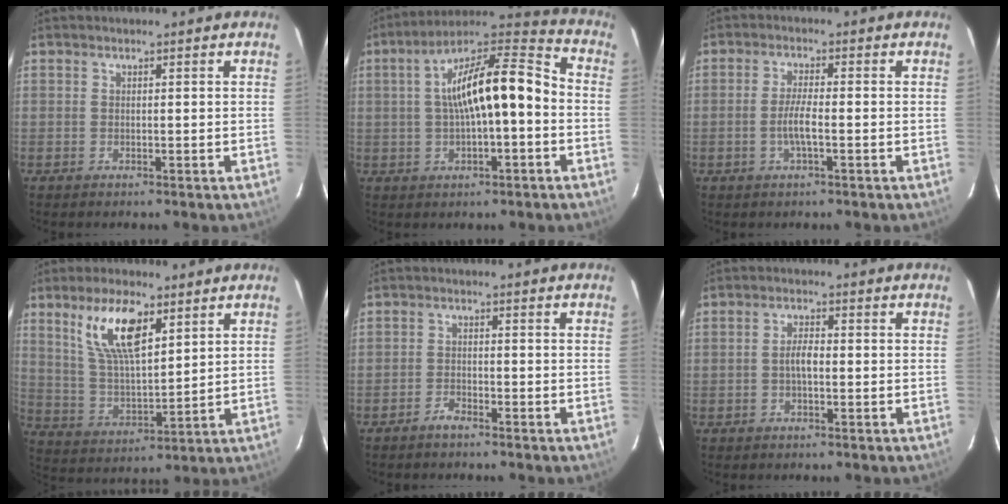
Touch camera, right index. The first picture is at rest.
{"total": 15.7, "force": [-0.6, 4.7, 15.0], "torque": [-0.246, 0.031, -0.010]}
{"total": 3.9, "force": [-1.2, 0.3, 3.7], "torque": [-0.074, -0.003, -0.023]}
{"total": 12.2, "force": [6.5, 4.4, 9.3], "torque": [-0.176, 0.007, 0.134]}
{"total": 2.2, "force": [-2.0, 0.7, 0.7], "torque": [-0.025, 0.004, -0.039]}
{"total": 2.9, "force": [-0.5, 1.0, 2.6], "torque": [-0.052, 0.006, -0.009]}